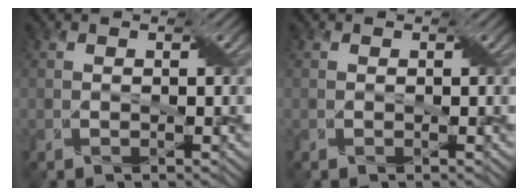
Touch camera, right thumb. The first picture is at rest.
{"total": 0.0}